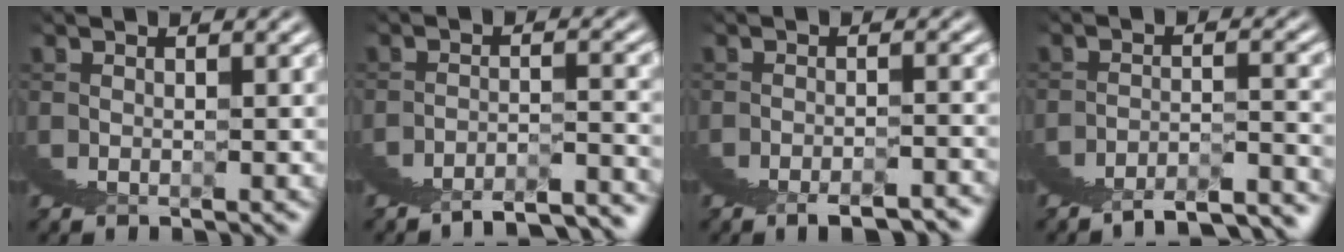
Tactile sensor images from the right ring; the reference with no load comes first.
{"total": 2.7, "force": [-2.5, -0.1, 1.0], "torque": [0.004, 0.006, -0.051]}
{"total": 1.7, "force": [-1.3, -1.0, 0.0], "torque": [0.021, 0.008, -0.028]}
{"total": 3.1, "force": [-2.7, 0.4, 1.6], "torque": [-0.009, 0.005, -0.053]}